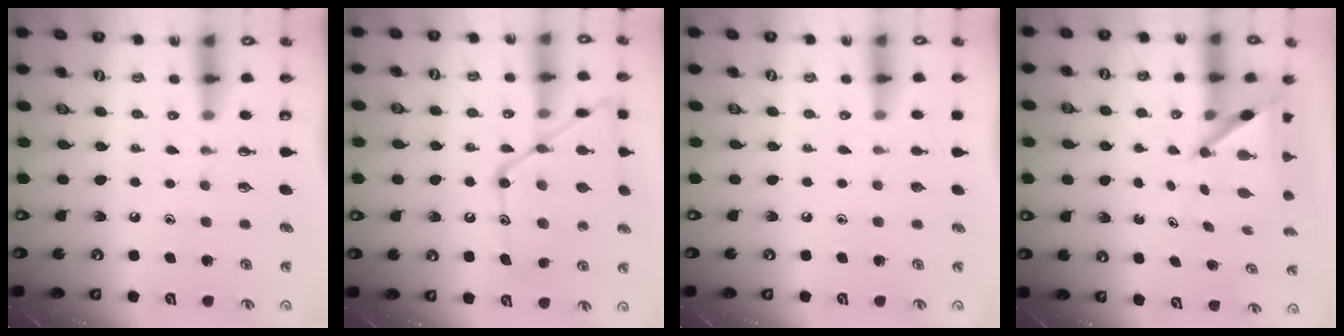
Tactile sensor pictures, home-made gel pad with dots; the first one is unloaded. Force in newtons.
{"total": 19.7, "press": 19.7, "slide": 1.4}
{"total": 0.0}
{"total": 5.5, "press": 5.5, "slide": 0.2}